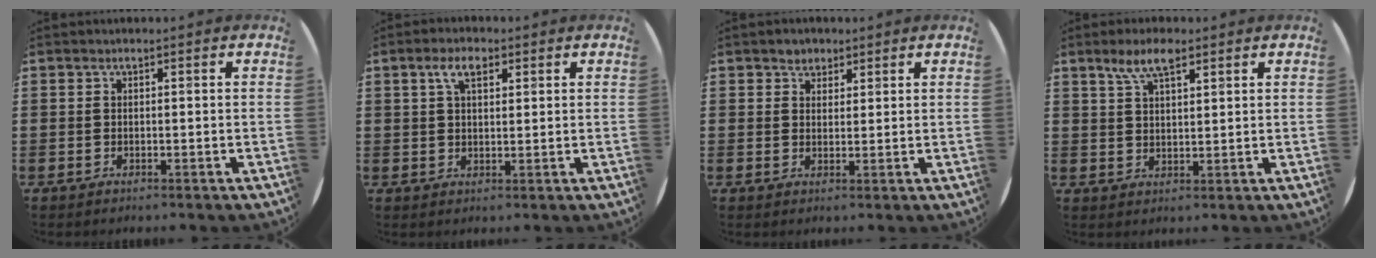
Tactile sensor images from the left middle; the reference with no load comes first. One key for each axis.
{"total": 3.7, "fx": 2.2, "fy": 1.7, "fz": 2.5, "tx": -0.047, "ty": 0.007, "tz": 0.036}
{"total": 1.9, "fx": 1.5, "fy": 1.1, "fz": 0.0, "tx": 0.006, "ty": 0.002, "tz": 0.029}
{"total": 4.9, "fx": 3.3, "fy": 1.8, "fz": 3.1, "tx": -0.060, "ty": 0.004, "tz": 0.057}